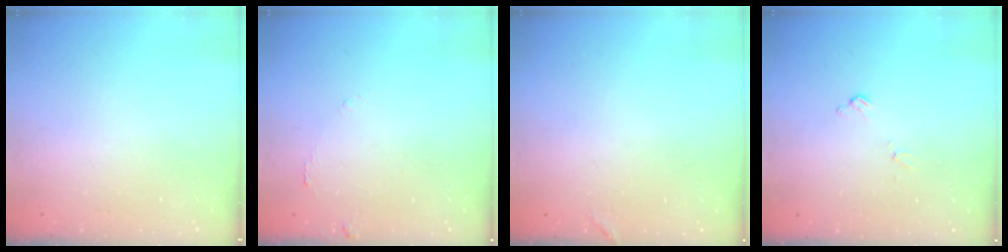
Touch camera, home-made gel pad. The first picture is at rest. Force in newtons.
{"total": 5.6, "press": 5.6, "slide": 0.2}
{"total": 5.2, "press": 5.2, "slide": 0.1}
{"total": 4.8, "press": 4.8, "slide": 0.5}